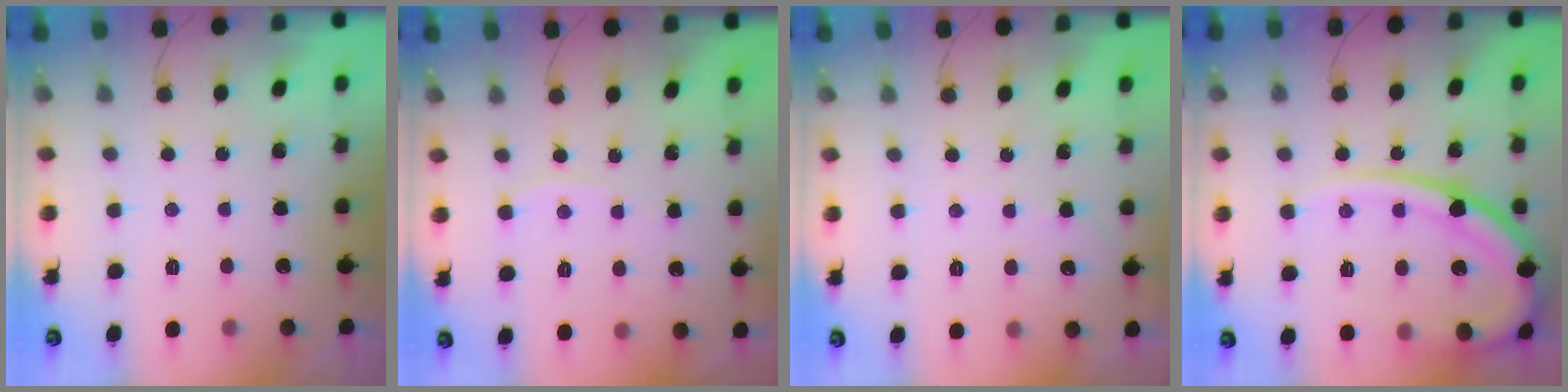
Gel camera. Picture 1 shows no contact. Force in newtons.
{"total": 2.9, "press": 2.9, "slide": 0.3}
{"total": 3.0, "press": 3.0, "slide": 0.3}
{"total": 18.9, "press": 18.8, "slide": 2.3}